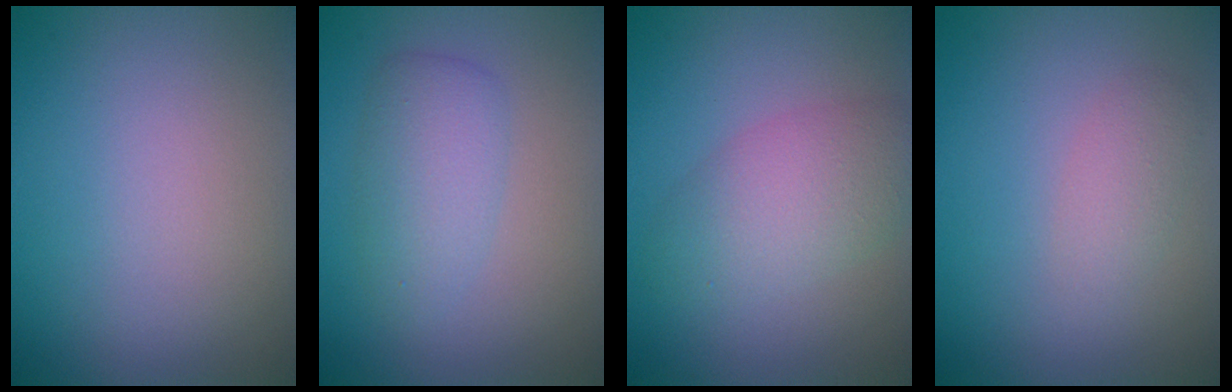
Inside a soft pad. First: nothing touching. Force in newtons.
{"total": 3.2, "press": 3.2, "slide": 0.1}
{"total": 4.5, "press": 4.5, "slide": 0.1}
{"total": 1.7, "press": 1.7, "slide": 0.0}